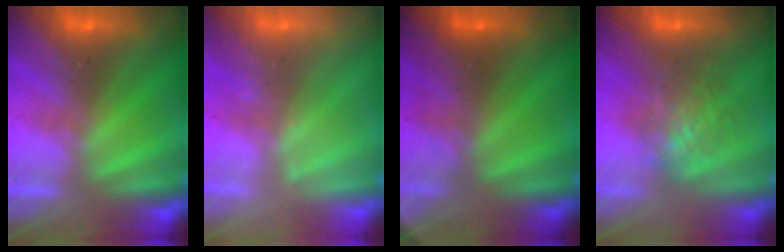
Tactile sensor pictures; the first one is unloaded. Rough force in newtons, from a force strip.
{"total": 2.2}
{"total": 2.8}
{"total": 4.5}